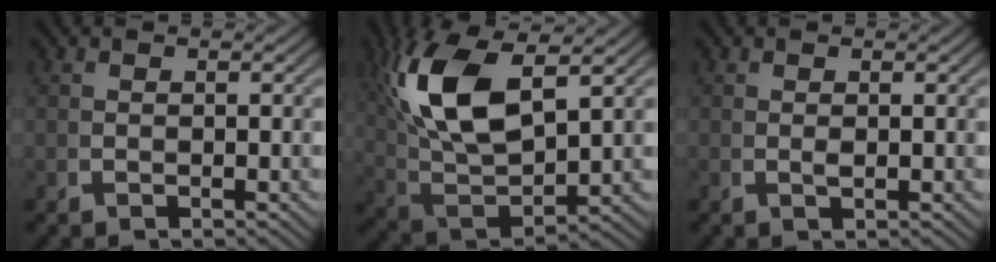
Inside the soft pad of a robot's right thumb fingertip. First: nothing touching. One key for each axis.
{"total": 11.3, "fx": 2.2, "fy": 6.5, "fz": 8.9, "tx": -0.212, "ty": -0.024, "tz": 0.055}
{"total": 0.8, "fx": 0.2, "fy": 0.4, "fz": 0.7, "tx": -0.017, "ty": 0.002, "tz": 0.005}